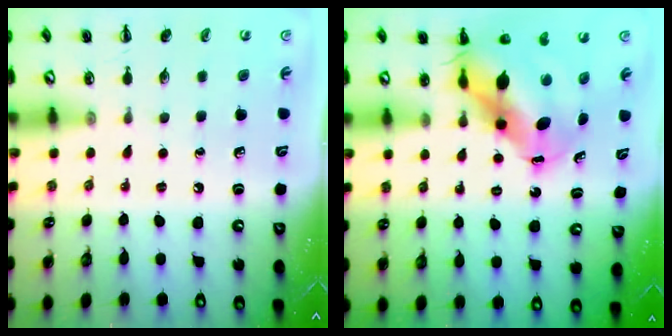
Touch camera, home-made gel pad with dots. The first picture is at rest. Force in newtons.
{"total": 8.8, "press": 8.6, "slide": 1.9}